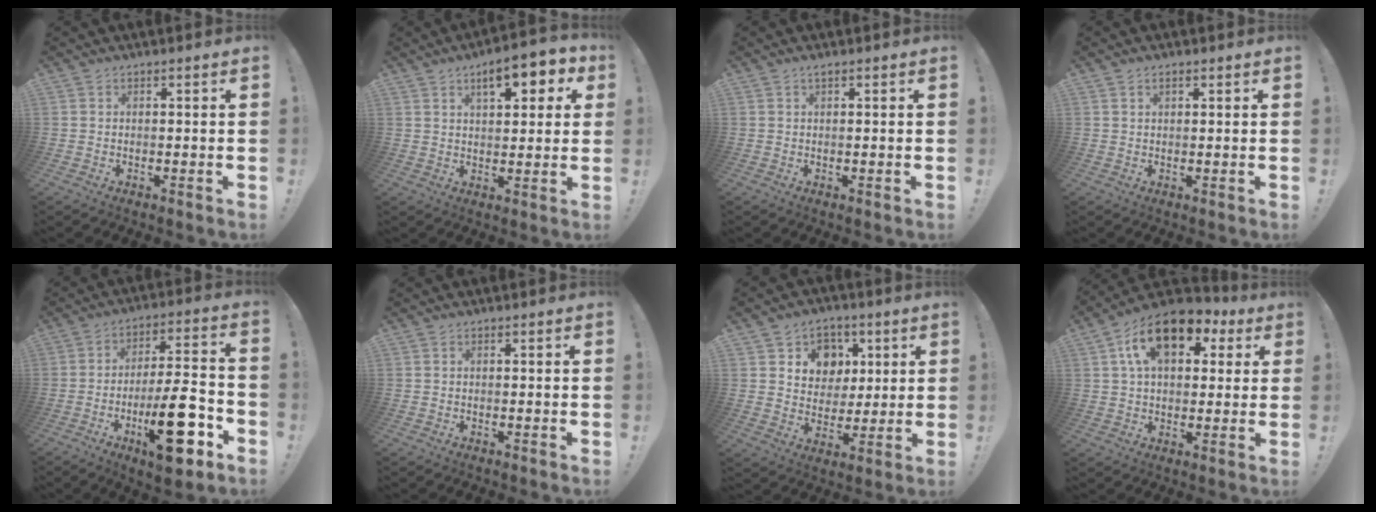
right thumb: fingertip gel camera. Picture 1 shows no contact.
{"total": 10.1, "force": [4.7, 4.2, 7.9], "torque": [-0.102, -0.018, 0.073]}
{"total": 0.8, "force": [0.3, -0.1, 0.7], "torque": [-0.013, 0.000, 0.006]}
{"total": 1.5, "force": [1.0, 0.8, 0.8], "torque": [-0.009, -0.002, 0.016]}
{"total": 20.2, "force": [-8.1, 6.4, 17.4], "torque": [-0.276, 0.046, -0.121]}
{"total": 0.0}
{"total": 9.9, "force": [3.3, 9.1, 2.3], "torque": [-0.020, -0.020, 0.070]}
{"total": 16.2, "force": [6.9, 9.5, 11.1], "torque": [-0.177, -0.017, 0.122]}